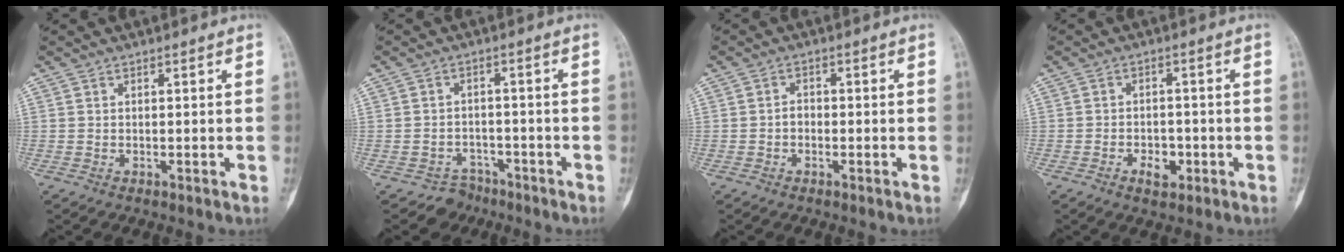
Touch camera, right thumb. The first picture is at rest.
{"total": 3.8, "force": [-2.7, 2.6, -0.6], "torque": [0.020, 0.027, -0.042]}
{"total": 1.7, "force": [-0.7, 1.2, 1.0], "torque": [-0.012, 0.010, -0.016]}
{"total": 4.0, "force": [-1.8, 2.5, 2.5], "torque": [-0.025, 0.011, -0.028]}